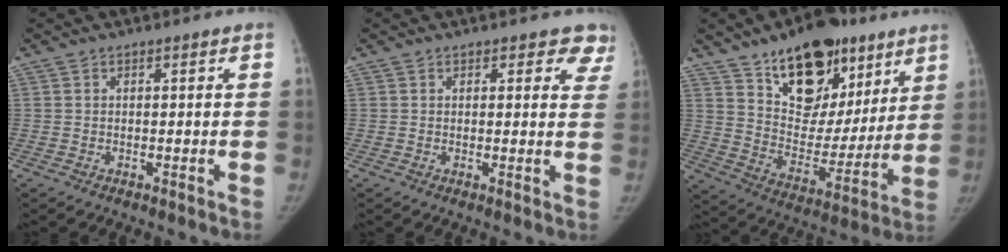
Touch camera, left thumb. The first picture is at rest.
{"total": 5.5, "force": [4.4, 2.7, 2.0], "torque": [0.022, -0.017, 0.031]}
{"total": 23.9, "force": [14.3, 13.4, 13.6], "torque": [-0.155, -0.057, 0.232]}